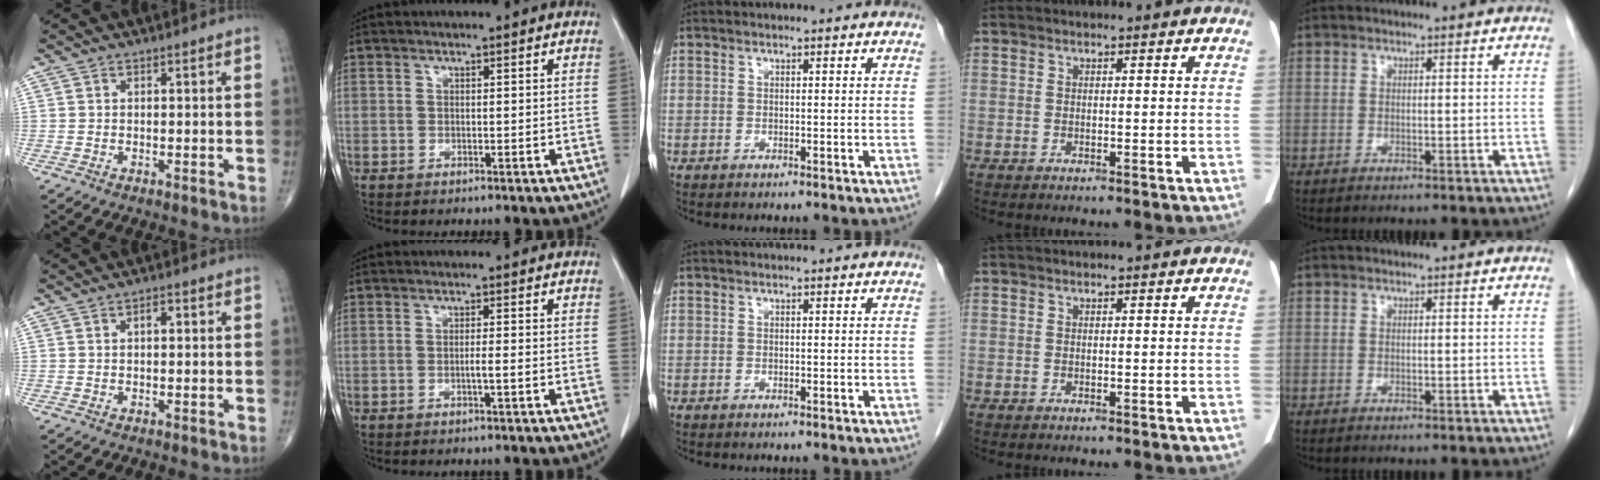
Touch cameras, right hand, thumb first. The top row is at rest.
{"thumb": {"total": 1.8, "force": [0.4, 1.0, 1.5], "torque": [-0.022, 0.006, 0.004]}, "index": {"total": 1.4, "force": [-0.3, -0.1, 1.4], "torque": [-0.022, 0.001, -0.004]}}